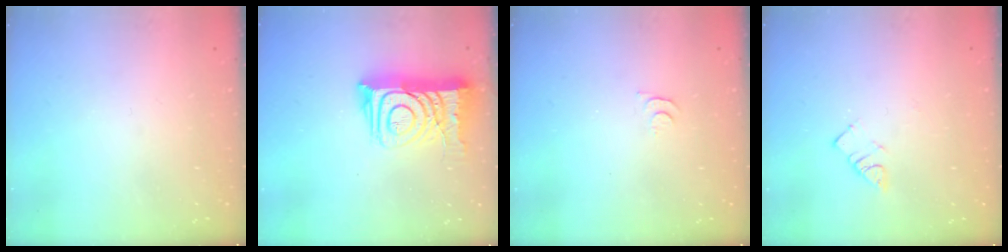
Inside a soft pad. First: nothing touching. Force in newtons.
{"total": 16.4, "press": 16.3, "slide": 1.6}
{"total": 5.2, "press": 5.1, "slide": 0.5}
{"total": 3.6, "press": 3.6, "slide": 0.4}